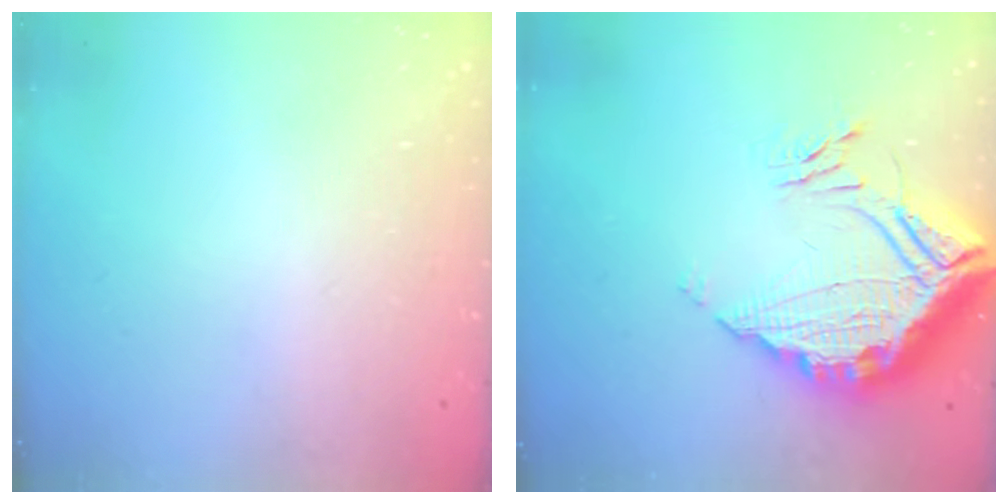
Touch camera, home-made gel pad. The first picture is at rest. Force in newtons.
{"total": 16.5, "press": 16.5, "slide": 1.5}